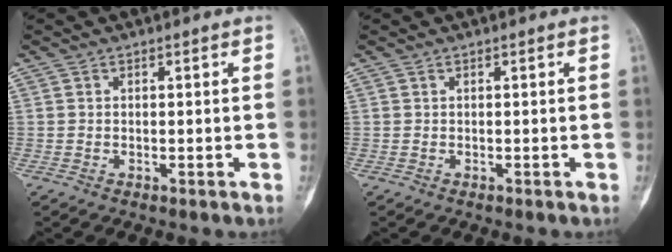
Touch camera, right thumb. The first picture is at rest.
{"total": 0.0}